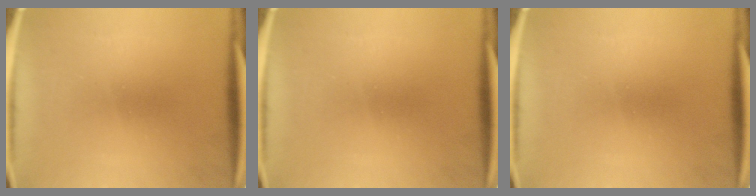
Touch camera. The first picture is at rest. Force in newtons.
{"total": 0.0}
{"total": 0.0}